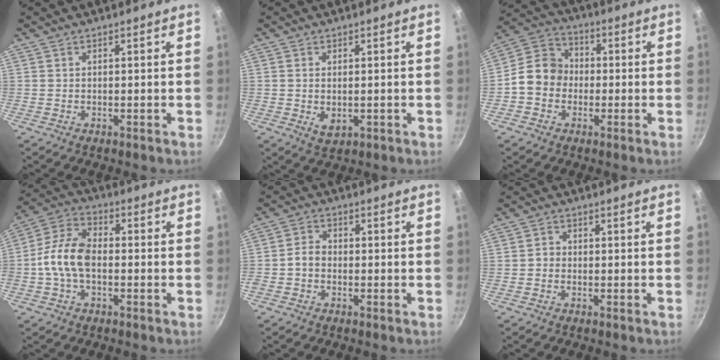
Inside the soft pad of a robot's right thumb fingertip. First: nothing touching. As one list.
[{"total": 3.2, "force": [-0.3, 1.9, 2.6], "torque": [-0.043, -0.009, 0.000]}, {"total": 9.7, "force": [-1.4, 8.3, 4.8], "torque": [-0.054, 0.031, -0.048]}, {"total": 10.8, "force": [-1.4, 6.4, 8.5], "torque": [-0.158, 0.038, -0.043]}, {"total": 3.2, "force": [-1.0, 2.4, 1.8], "torque": [-0.028, 0.019, -0.027]}, {"total": 1.5, "force": [-0.4, 1.3, 0.6], "torque": [-0.006, 0.008, -0.010]}]